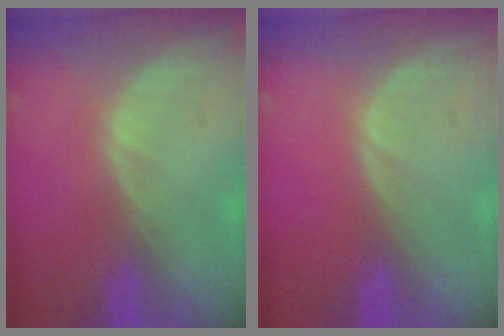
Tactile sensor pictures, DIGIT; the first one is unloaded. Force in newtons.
{"total": 0.0}